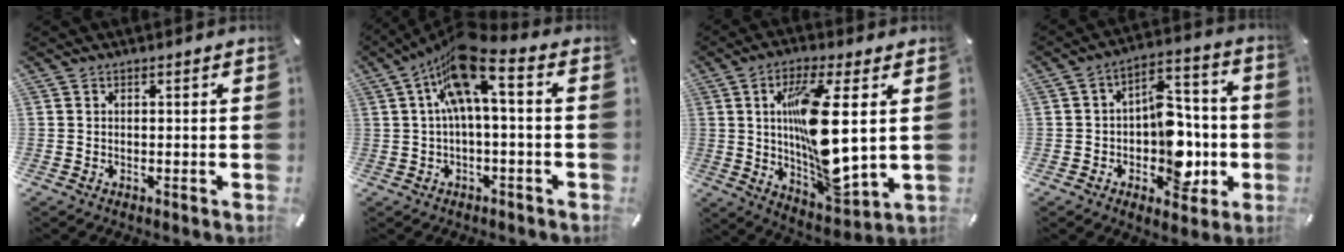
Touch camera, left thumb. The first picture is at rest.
{"total": 12.0, "force": [3.2, 3.4, 11.1], "torque": [-0.211, -0.019, 0.051]}
{"total": 17.4, "force": [3.1, 5.1, 16.3], "torque": [-0.296, -0.029, 0.040]}
{"total": 13.8, "force": [-2.7, 9.8, 9.4], "torque": [-0.111, 0.009, -0.042]}